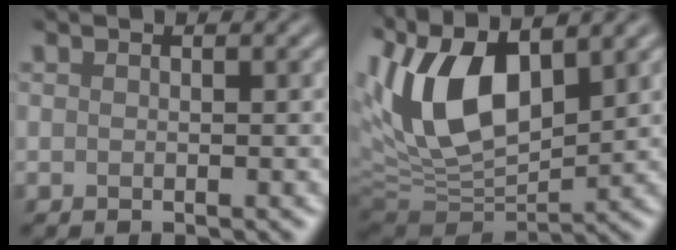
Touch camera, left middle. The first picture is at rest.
{"total": 10.9, "force": [3.2, 5.2, 9.0], "torque": [-0.192, 0.013, 0.065]}